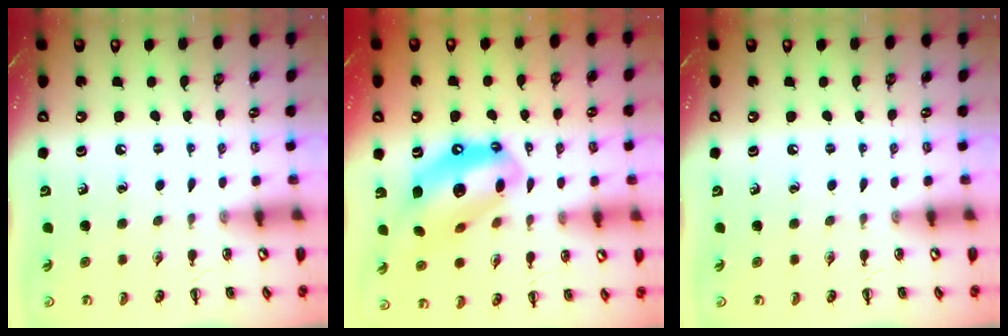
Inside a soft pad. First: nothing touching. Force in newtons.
{"total": 15.0, "press": 14.5, "slide": 4.1}
{"total": 0.0}